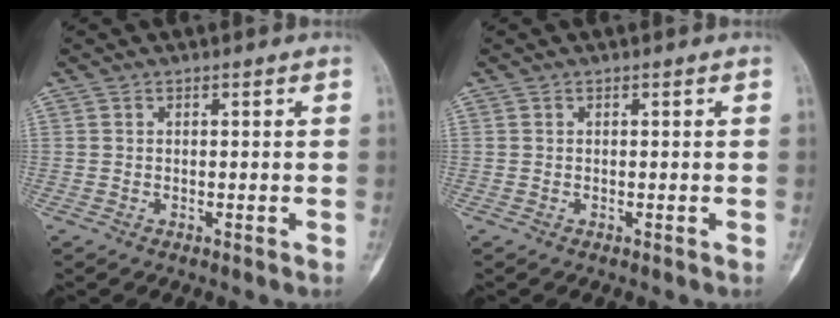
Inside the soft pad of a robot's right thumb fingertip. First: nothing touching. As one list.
[{"total": 0.0}]